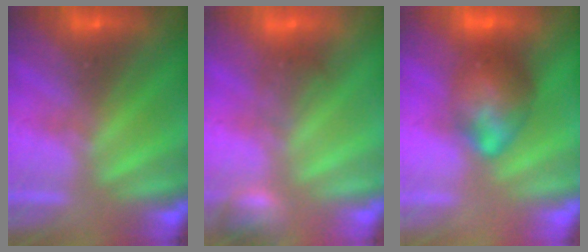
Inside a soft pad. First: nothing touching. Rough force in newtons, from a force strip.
{"total": 2.6}
{"total": 7.6}